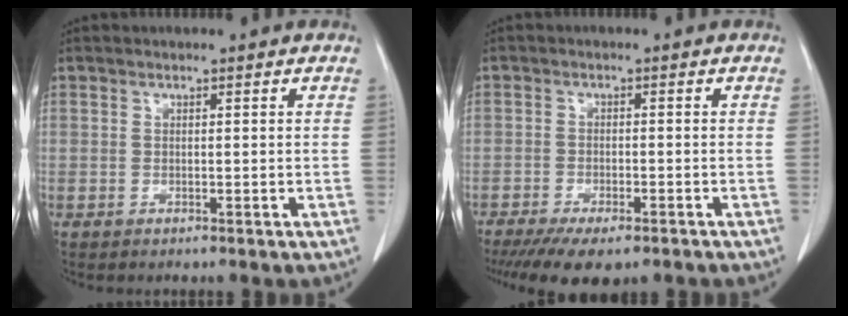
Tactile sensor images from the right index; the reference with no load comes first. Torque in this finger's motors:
{"motor_torque": [0.36, -0.63, -0.03, -0.05]}